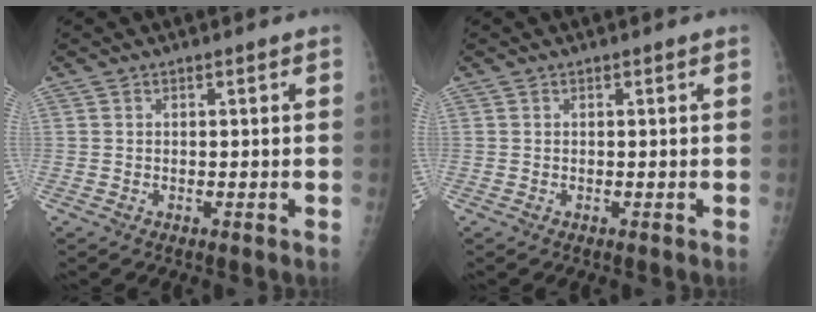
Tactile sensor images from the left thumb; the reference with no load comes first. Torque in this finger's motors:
{"motor_torque": [-0.31, 0.01, -0.05, -0.12, 0.00]}